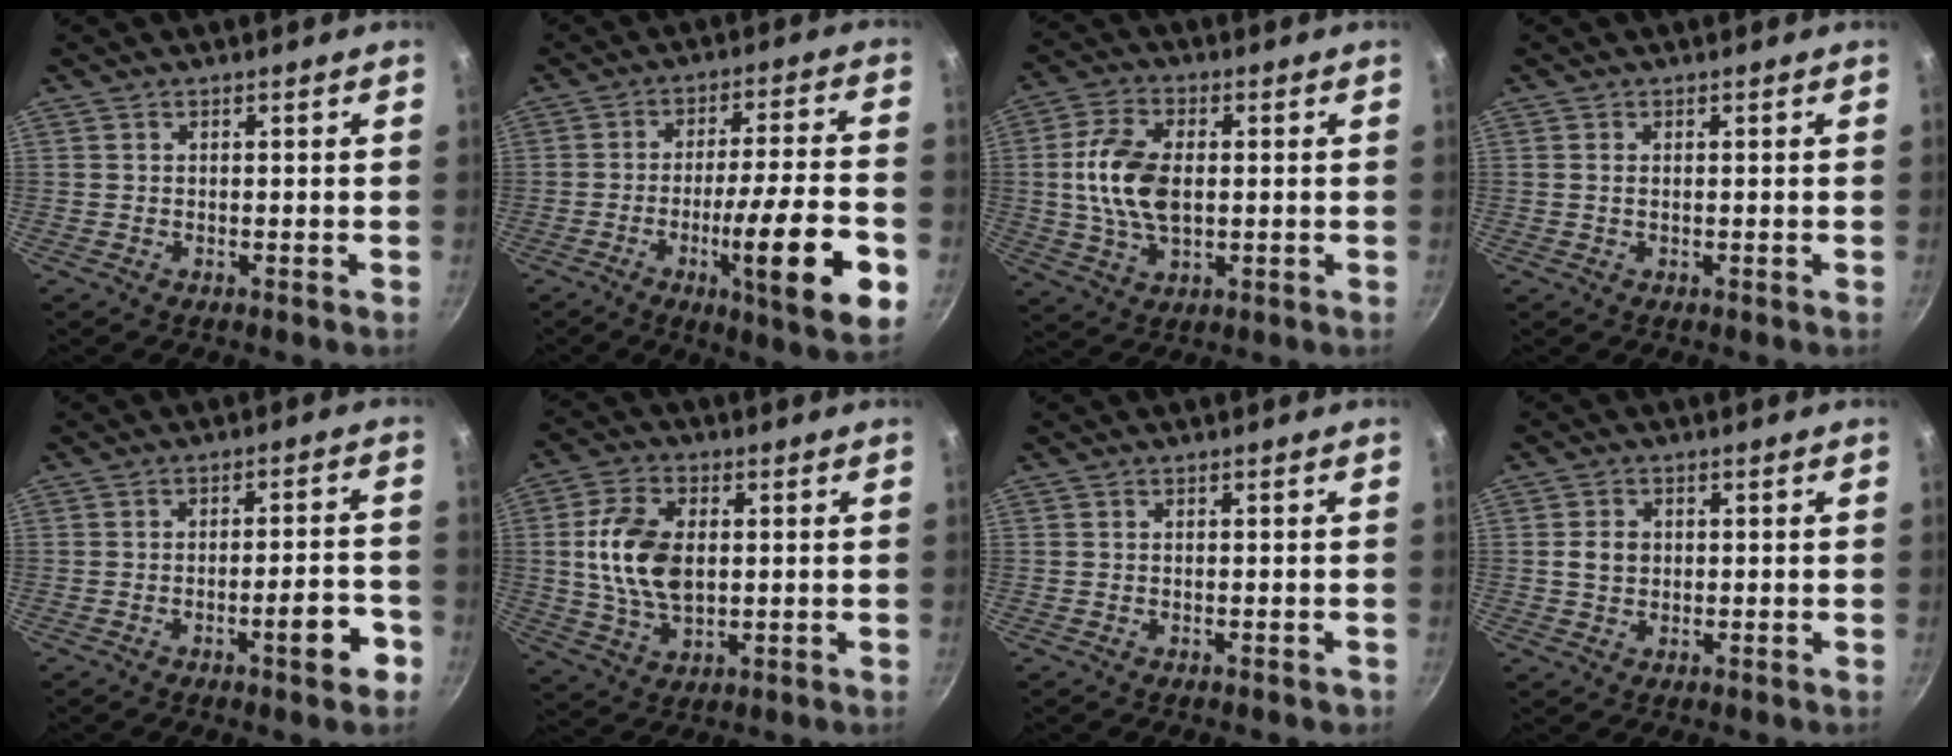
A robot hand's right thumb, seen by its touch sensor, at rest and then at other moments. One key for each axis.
{"total": 18.2, "fx": -6.1, "fy": 2.8, "fz": 16.9, "tx": -0.241, "ty": 0.022, "tz": -0.088}
{"total": 11.8, "fx": 0.5, "fy": 7.0, "fz": 9.4, "tx": -0.173, "ty": 0.011, "tz": 0.005}
{"total": 0.8, "fx": 0.1, "fy": 0.4, "fz": 0.6, "tx": -0.011, "ty": 0.001, "tz": 0.000}
{"total": 7.3, "fx": -3.4, "fy": 1.9, "fz": 6.1, "tx": -0.064, "ty": 0.032, "tz": -0.043}
{"total": 12.5, "fx": 1.1, "fy": 7.8, "fz": 9.7, "tx": -0.170, "ty": 0.001, "tz": 0.019}
{"total": 0.8, "fx": -0.5, "fy": 0.4, "fz": 0.5, "tx": -0.004, "ty": 0.007, "tz": -0.001}
{"total": 3.5, "fx": 0.3, "fy": 2.8, "fz": 2.0, "tx": -0.025, "ty": 0.006, "tz": 0.003}